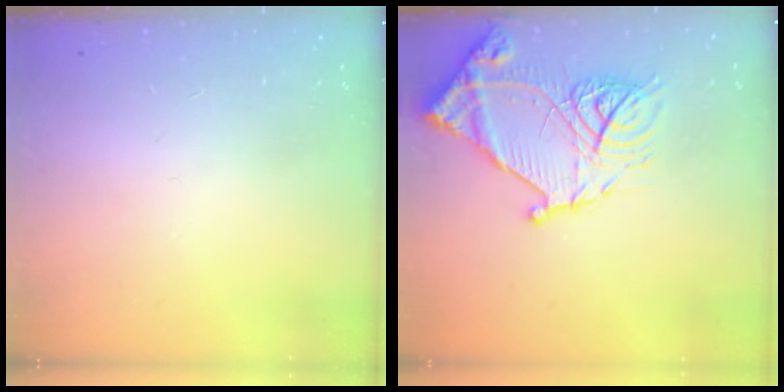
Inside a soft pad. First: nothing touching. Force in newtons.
{"total": 18.7, "press": 18.6, "slide": 1.8}